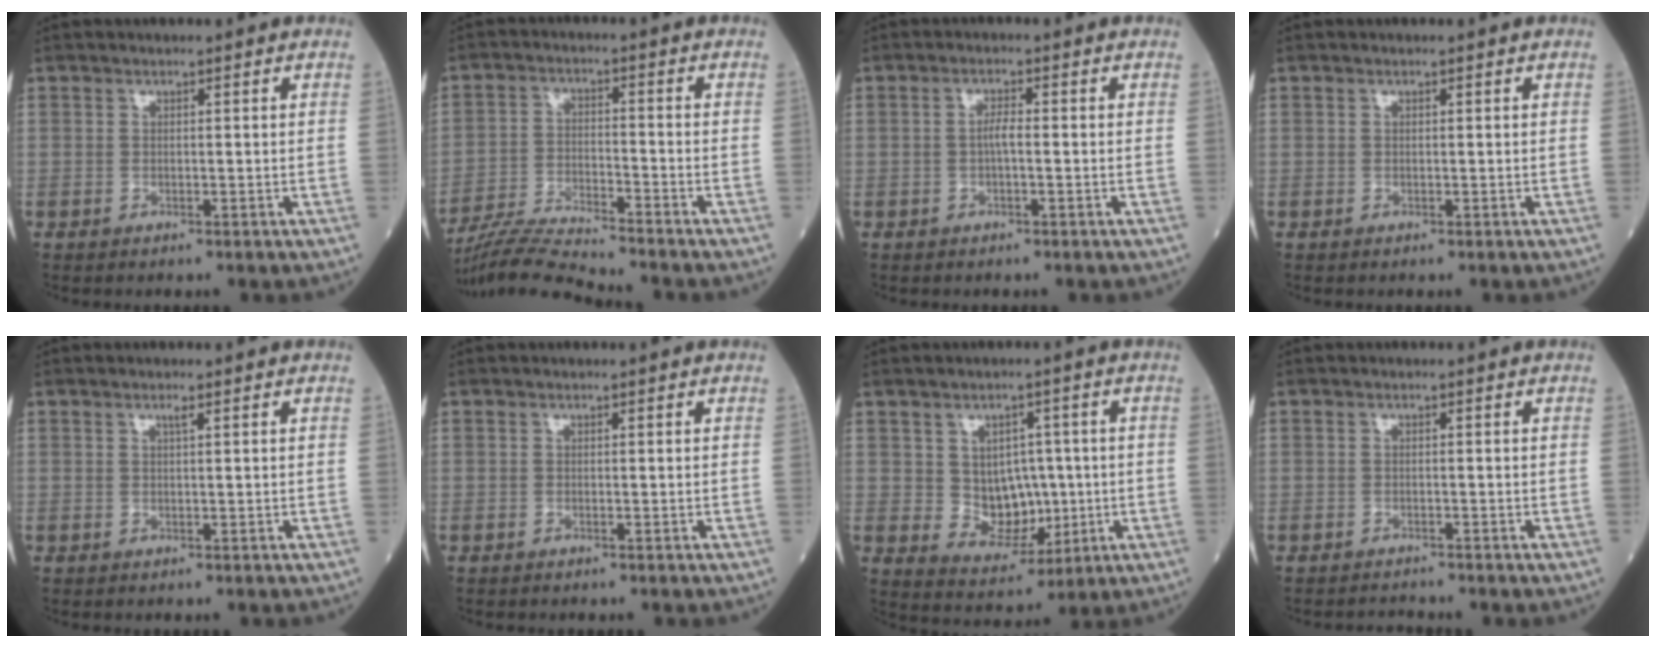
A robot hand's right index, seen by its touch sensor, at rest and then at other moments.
{"total": 9.3, "force": [-8.8, -1.7, 2.4], "torque": [-0.046, -0.020, -0.161]}
{"total": 1.9, "force": [-0.3, 0.4, 1.8], "torque": [-0.035, 0.004, -0.007]}
{"total": 0.0}
{"total": 0.8, "force": [0.4, -0.1, 0.7], "torque": [-0.013, 0.000, 0.008]}
{"total": 0.0}
{"total": 7.6, "force": [0.5, 5.7, 5.0], "torque": [-0.074, 0.008, 0.024]}
{"total": 1.1, "force": [-1.0, -0.3, -0.3], "torque": [0.003, -0.009, -0.015]}